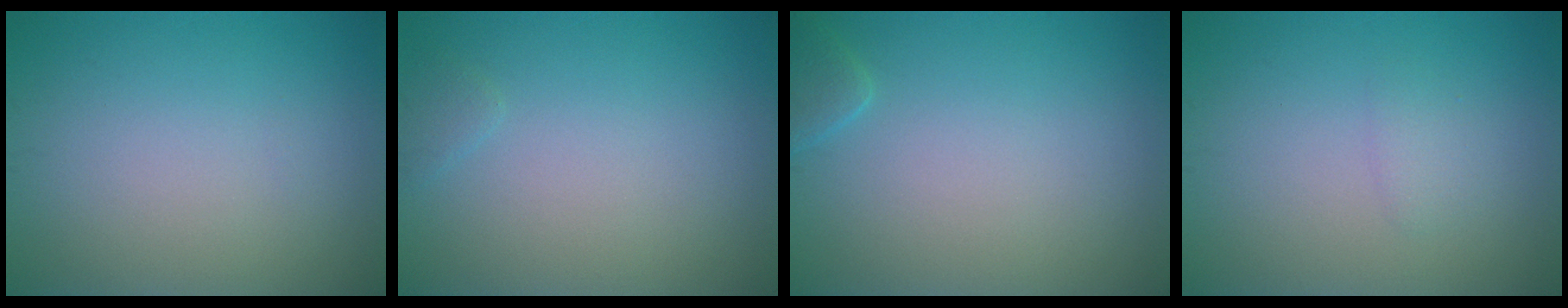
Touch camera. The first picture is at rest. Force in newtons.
{"total": 0.6, "press": 0.6, "slide": 0.1}
{"total": 1.3, "press": 1.3, "slide": 0.1}
{"total": 1.0, "press": 1.0, "slide": 0.1}